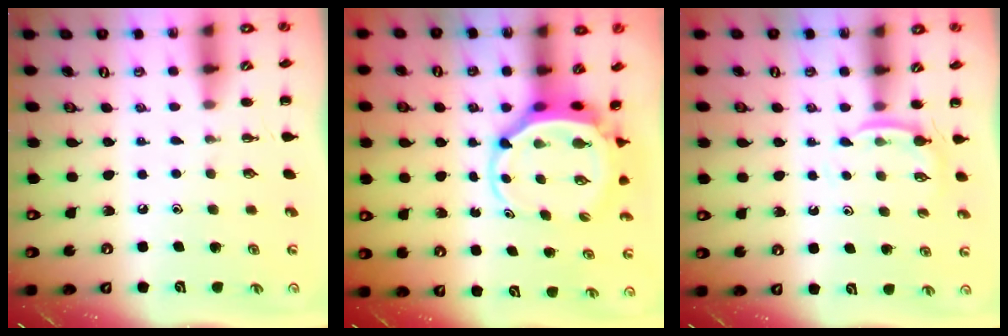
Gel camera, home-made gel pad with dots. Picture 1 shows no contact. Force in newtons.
{"total": 5.1, "press": 5.0, "slide": 1.0}
{"total": 4.1, "press": 3.9, "slide": 1.1}